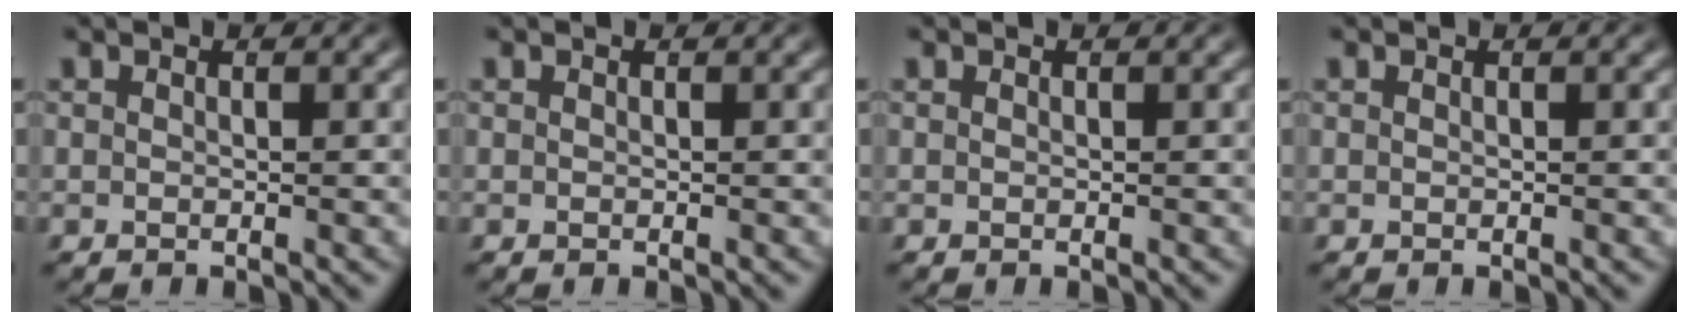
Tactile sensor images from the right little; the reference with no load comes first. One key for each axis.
{"total": 0.0}
{"total": 0.0}
{"total": 0.0}